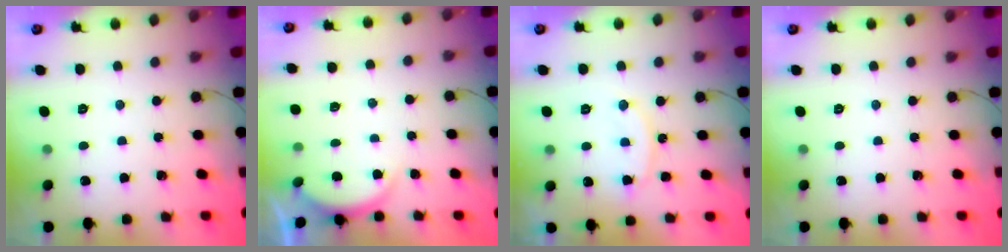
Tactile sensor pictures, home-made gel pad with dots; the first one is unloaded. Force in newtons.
{"total": 1.9, "press": 1.9, "slide": 0.5}
{"total": 11.0, "press": 11.0, "slide": 0.8}
{"total": 0.0}